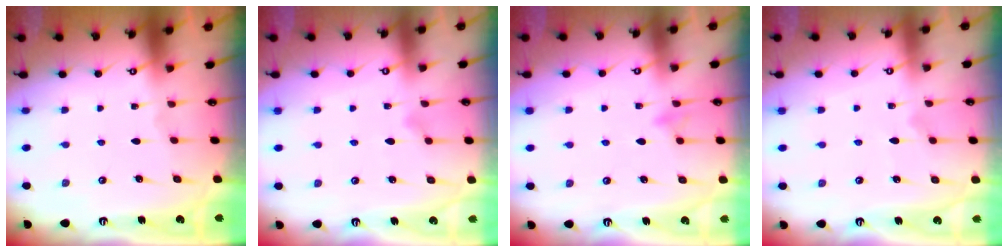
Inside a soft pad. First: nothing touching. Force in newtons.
{"total": 8.5, "press": 8.4, "slide": 0.5}
{"total": 7.7, "press": 7.7, "slide": 0.7}
{"total": 7.1, "press": 7.1, "slide": 0.3}